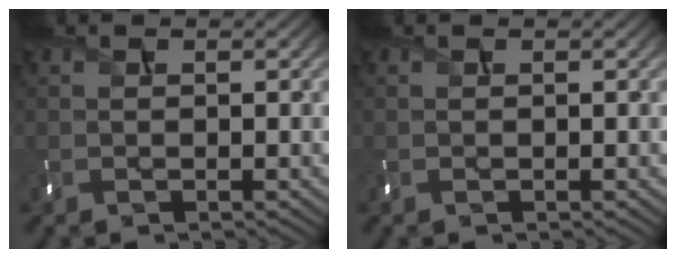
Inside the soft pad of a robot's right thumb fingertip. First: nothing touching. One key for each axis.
{"total": 0.0}